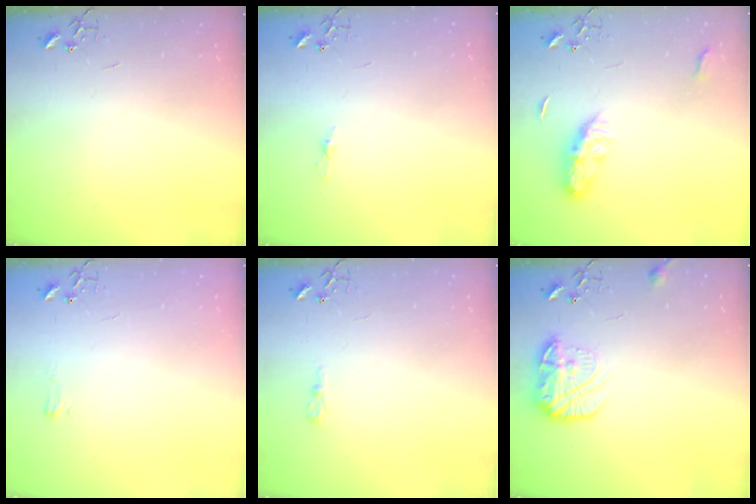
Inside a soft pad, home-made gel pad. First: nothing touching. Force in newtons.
{"total": 3.8, "press": 3.7, "slide": 0.3}
{"total": 8.2, "press": 8.1, "slide": 0.6}
{"total": 4.4, "press": 4.3, "slide": 0.5}
{"total": 6.0, "press": 6.0, "slide": 0.7}
{"total": 13.9, "press": 13.8, "slide": 0.8}